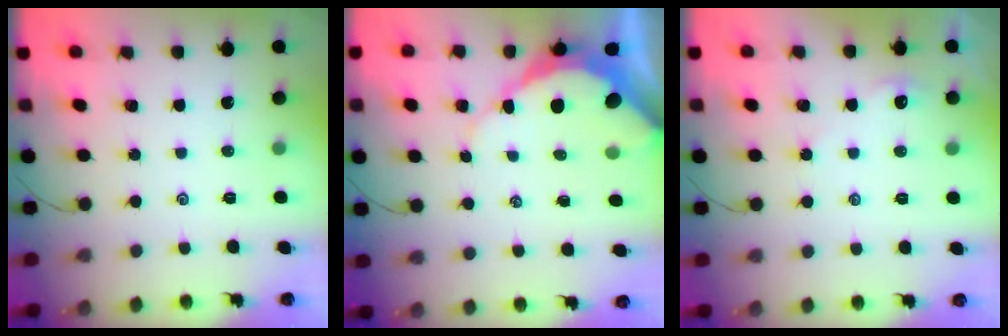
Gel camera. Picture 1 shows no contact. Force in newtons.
{"total": 8.7, "press": 8.6, "slide": 0.7}
{"total": 2.9, "press": 2.9, "slide": 0.4}